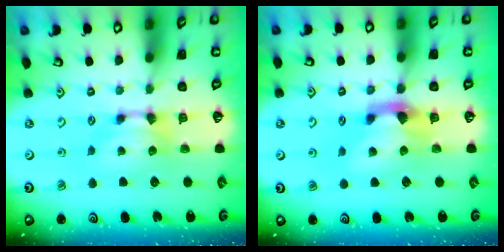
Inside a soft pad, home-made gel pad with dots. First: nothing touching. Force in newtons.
{"total": 2.9, "press": 2.6, "slide": 1.5}